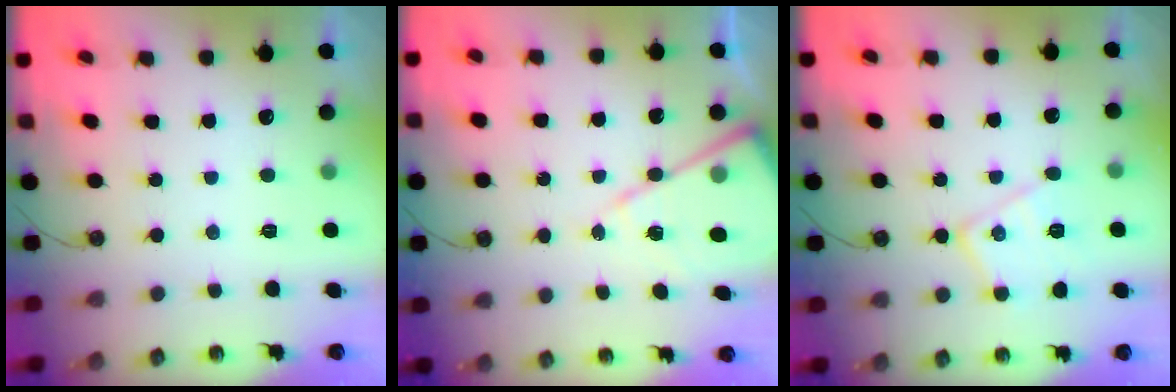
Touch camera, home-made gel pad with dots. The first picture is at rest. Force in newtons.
{"total": 13.1, "press": 13.0, "slide": 1.2}
{"total": 11.6, "press": 11.6, "slide": 0.3}